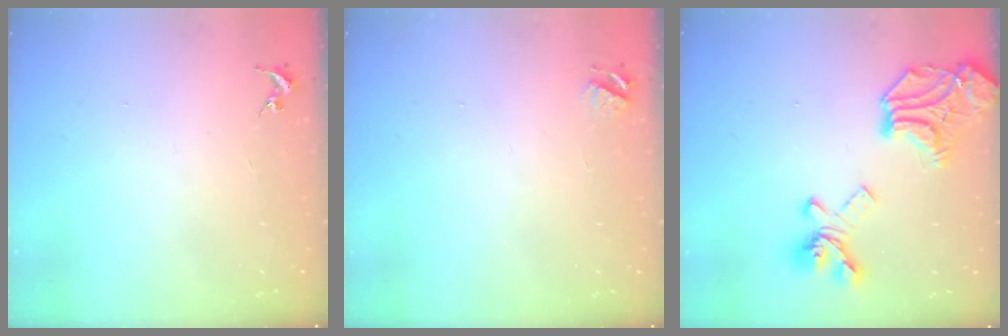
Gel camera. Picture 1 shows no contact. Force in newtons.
{"total": 3.9, "press": 3.9, "slide": 0.4}
{"total": 21.3, "press": 21.2, "slide": 1.6}